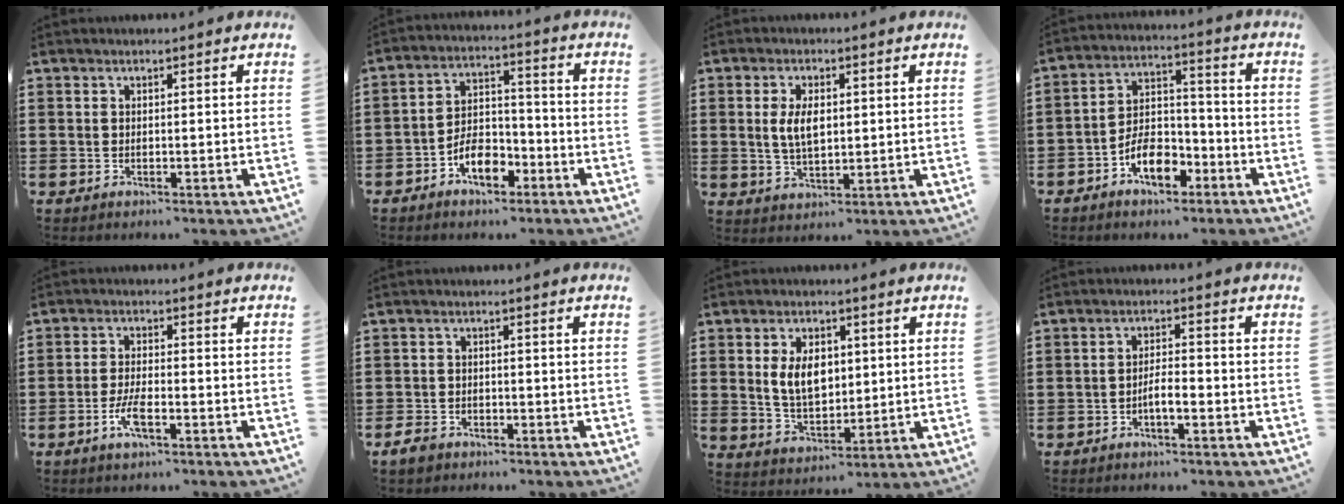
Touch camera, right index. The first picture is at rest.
{"total": 6.6, "force": [-3.7, 3.7, 4.0], "torque": [-0.074, 0.015, -0.069]}
{"total": 5.1, "force": [0.6, 2.6, 4.4], "torque": [-0.089, 0.003, 0.005]}
{"total": 7.9, "force": [-4.4, 4.4, 4.9], "torque": [-0.094, 0.018, -0.080]}
{"total": 4.4, "force": [-2.0, 1.3, 3.7], "torque": [-0.081, -0.002, -0.043]}
{"total": 2.4, "force": [-1.9, 1.2, 0.7], "torque": [-0.025, 0.000, -0.041]}
{"total": 7.1, "force": [1.3, 4.4, 5.3], "torque": [-0.105, 0.006, 0.018]}
{"total": 3.0, "force": [-1.5, 0.7, 2.5], "torque": [-0.045, 0.004, -0.028]}